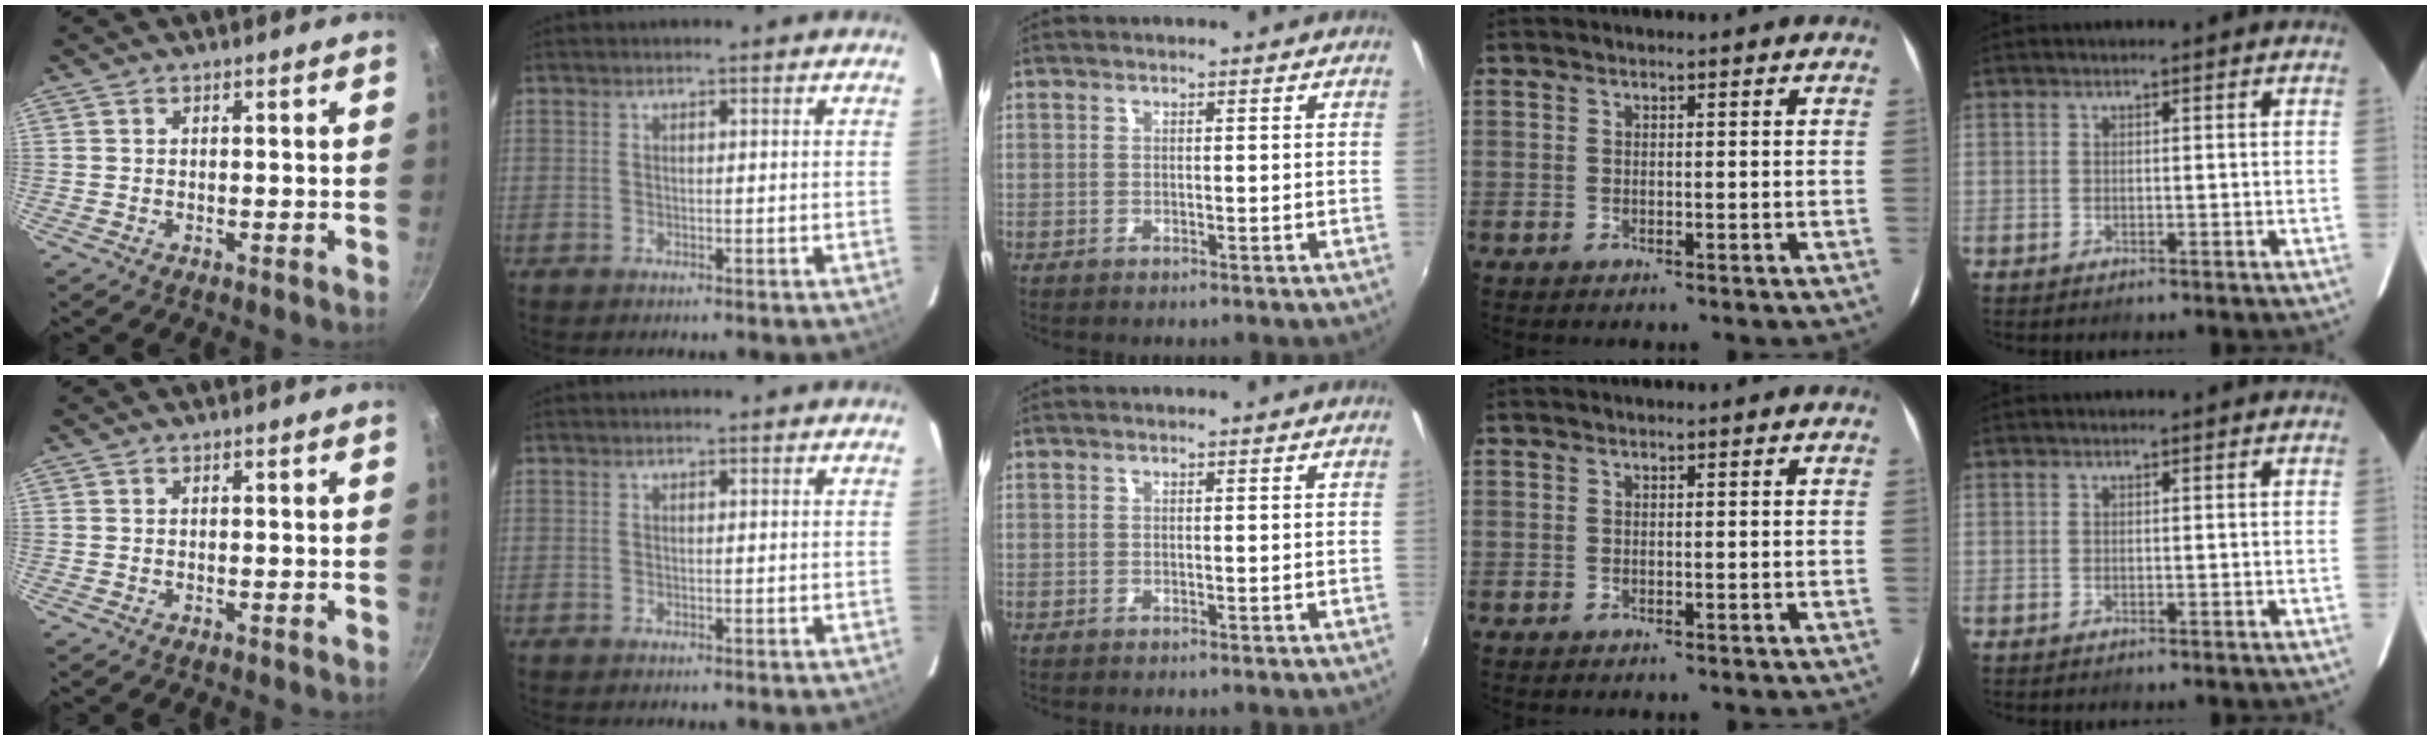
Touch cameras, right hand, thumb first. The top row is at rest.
{}